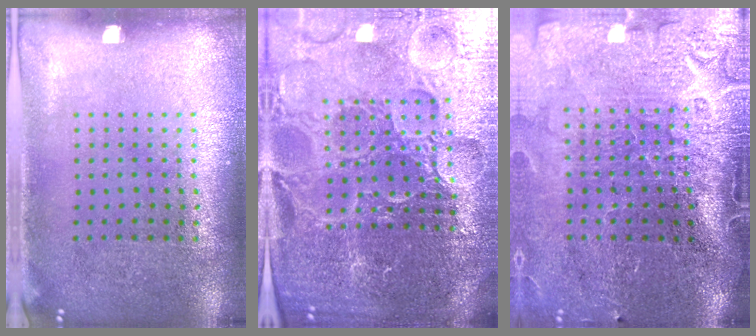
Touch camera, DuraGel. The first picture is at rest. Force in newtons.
{"total": 5.8, "press": 5.3, "slide": 2.3}
{"total": 4.4, "press": 3.7, "slide": 2.4}